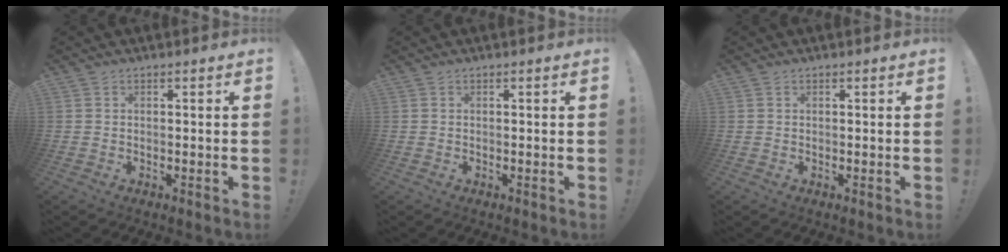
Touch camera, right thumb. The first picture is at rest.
{"total": 0.0}
{"total": 0.0}